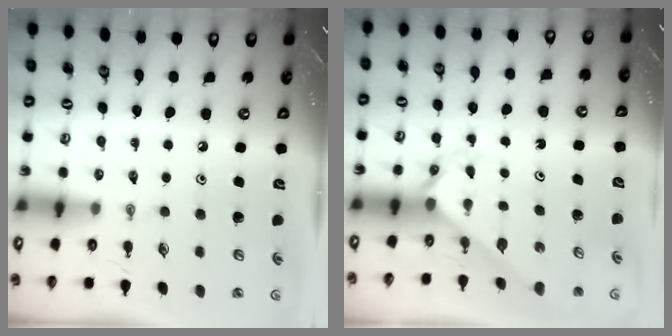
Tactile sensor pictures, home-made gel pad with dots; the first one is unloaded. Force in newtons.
{"total": 2.1, "press": 2.1, "slide": 0.3}